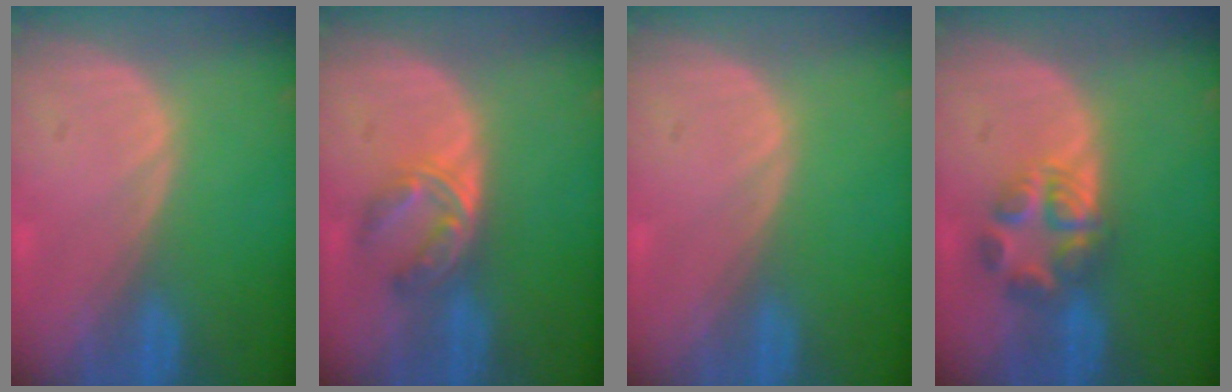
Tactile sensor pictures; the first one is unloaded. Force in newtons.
{"total": 5.6, "press": 4.6, "slide": 3.2}
{"total": 0.0}
{"total": 5.6, "press": 5.5, "slide": 1.1}